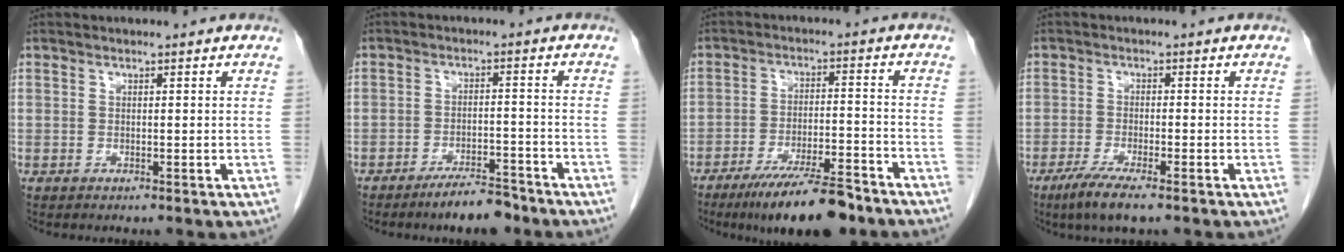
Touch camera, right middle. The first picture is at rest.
{"total": 5.8, "force": [-4.7, 1.1, 3.1], "torque": [-0.053, -0.004, -0.078]}
{"total": 12.1, "force": [-8.9, 1.3, 8.1], "torque": [-0.135, -0.025, -0.148]}
{"total": 5.4, "force": [-3.6, 0.4, 4.0], "torque": [-0.083, -0.016, -0.064]}